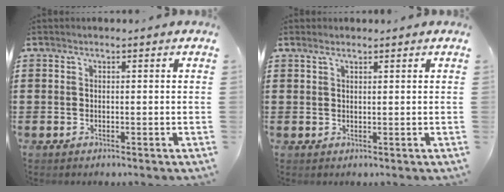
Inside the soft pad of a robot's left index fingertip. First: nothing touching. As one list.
[{"total": 1.0, "force": [0.8, 0.3, 0.6], "torque": [-0.015, 0.001, 0.015]}]